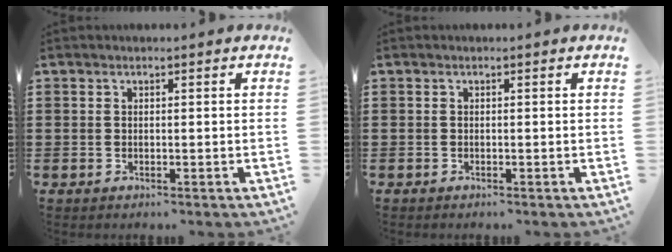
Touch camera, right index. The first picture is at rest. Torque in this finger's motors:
{"motor_torque": [0.14, -0.09, -0.01, 0.00]}